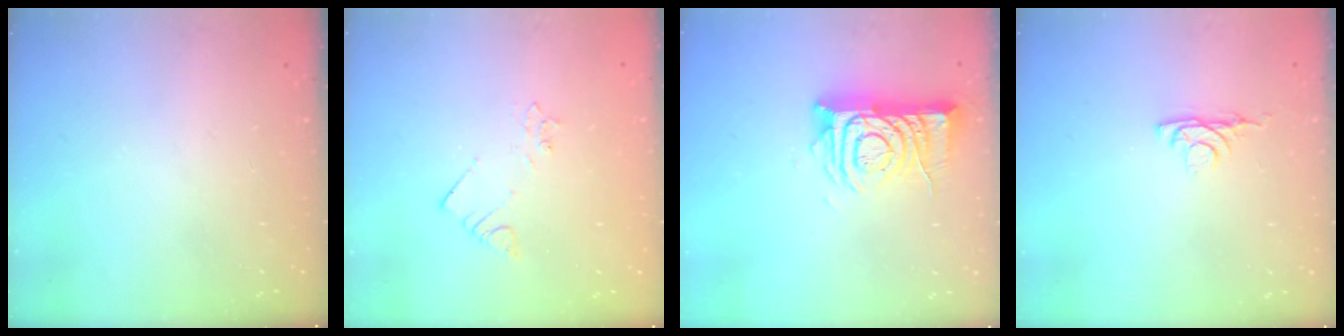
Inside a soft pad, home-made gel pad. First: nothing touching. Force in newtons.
{"total": 2.1, "press": 2.1, "slide": 0.4}
{"total": 11.7, "press": 11.6, "slide": 1.0}
{"total": 3.4, "press": 3.3, "slide": 0.6}